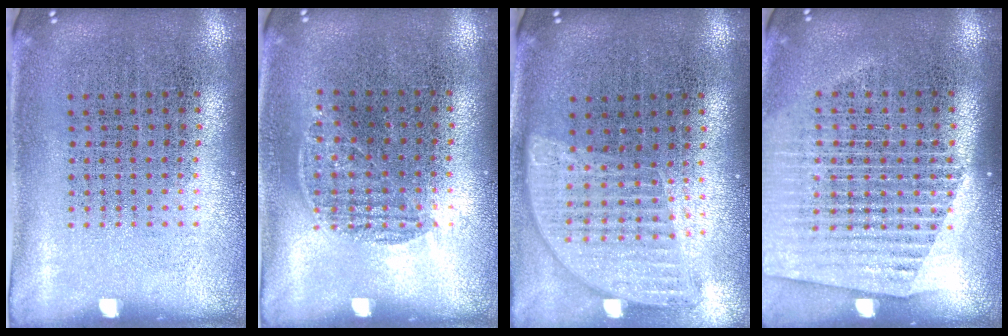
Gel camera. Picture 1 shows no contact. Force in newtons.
{"total": 0.8, "press": 0.5, "slide": 0.6}
{"total": 1.1, "press": 1.1, "slide": 0.3}
{"total": 1.6, "press": 1.5, "slide": 0.5}